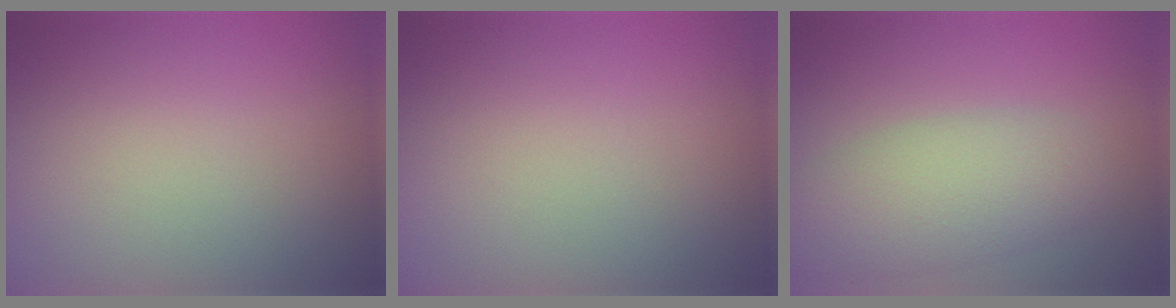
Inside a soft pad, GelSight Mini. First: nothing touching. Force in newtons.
{"total": 0.0}
{"total": 5.3, "press": 5.3, "slide": 0.2}